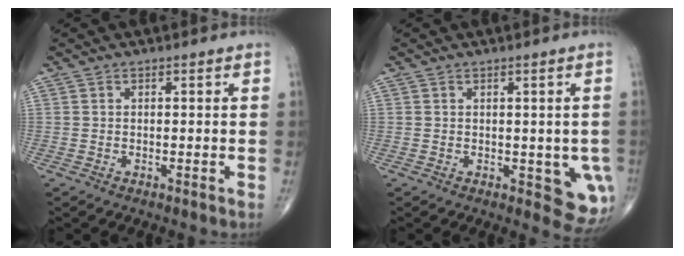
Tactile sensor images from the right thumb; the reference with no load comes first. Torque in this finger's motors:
{"motor_torque": [1.00, 0.90, 0.14, -0.59, 0.15]}